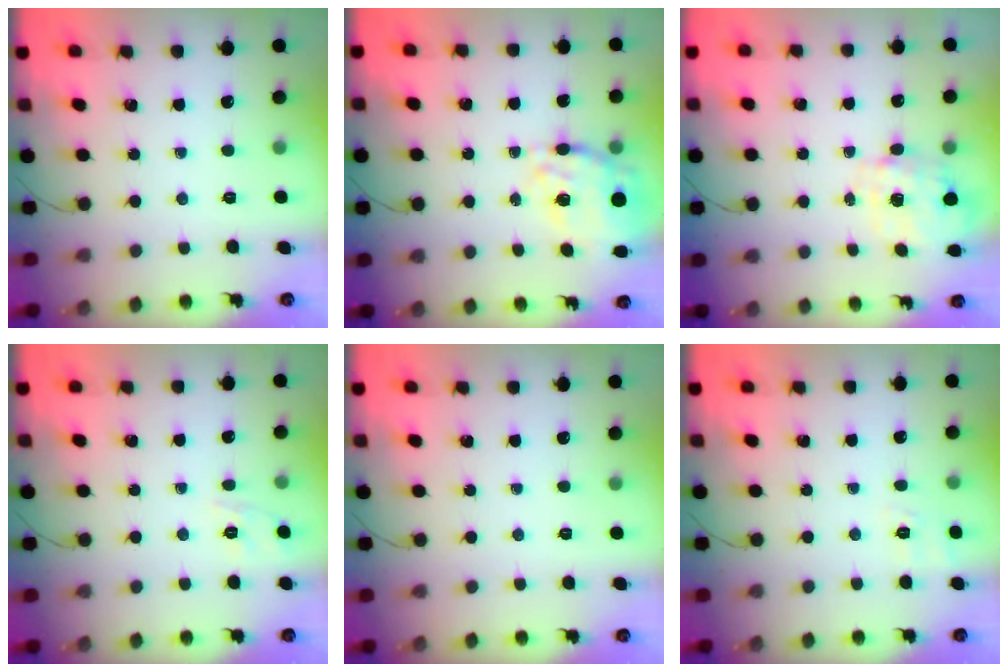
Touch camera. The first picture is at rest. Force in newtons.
{"total": 11.9, "press": 11.2, "slide": 4.0}
{"total": 3.8, "press": 3.7, "slide": 0.9}
{"total": 2.0, "press": 0.8, "slide": 1.8}
{"total": 0.0}
{"total": 2.3, "press": 1.3, "slide": 1.9}